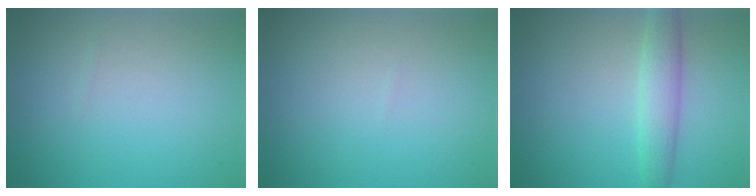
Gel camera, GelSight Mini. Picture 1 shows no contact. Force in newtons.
{"total": 0.0}
{"total": 3.3, "press": 3.3, "slide": 0.1}